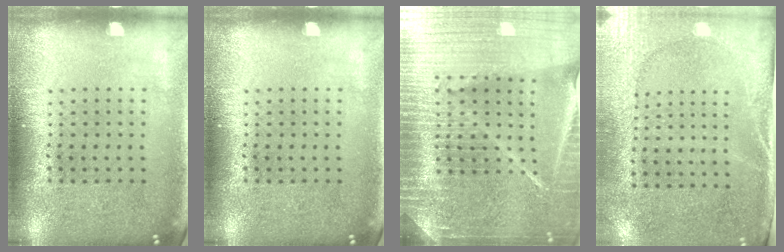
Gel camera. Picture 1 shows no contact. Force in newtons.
{"total": 0.0}
{"total": 6.1, "press": 5.4, "slide": 2.9}
{"total": 2.8, "press": 2.3, "slide": 1.6}